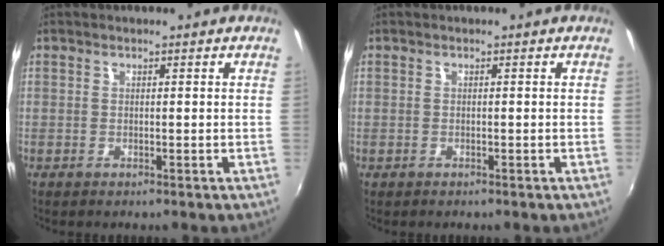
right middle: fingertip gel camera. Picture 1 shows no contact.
{"total": 0.0}